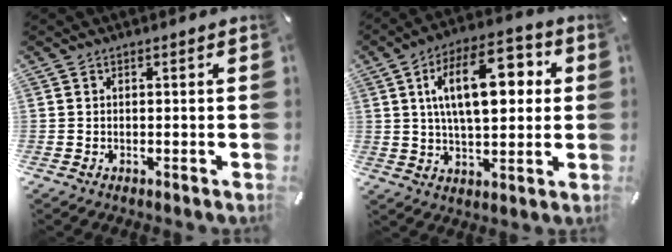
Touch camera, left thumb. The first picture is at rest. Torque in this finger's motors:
{"motor_torque": [0.72, 1.25, 1.94, -0.83, 0.51]}